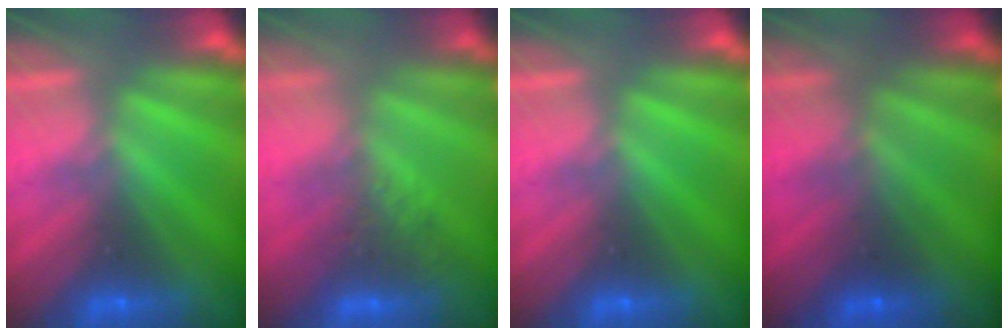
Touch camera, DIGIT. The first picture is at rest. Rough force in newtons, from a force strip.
{"total": 2.7}
{"total": 0.0}
{"total": 2.0}